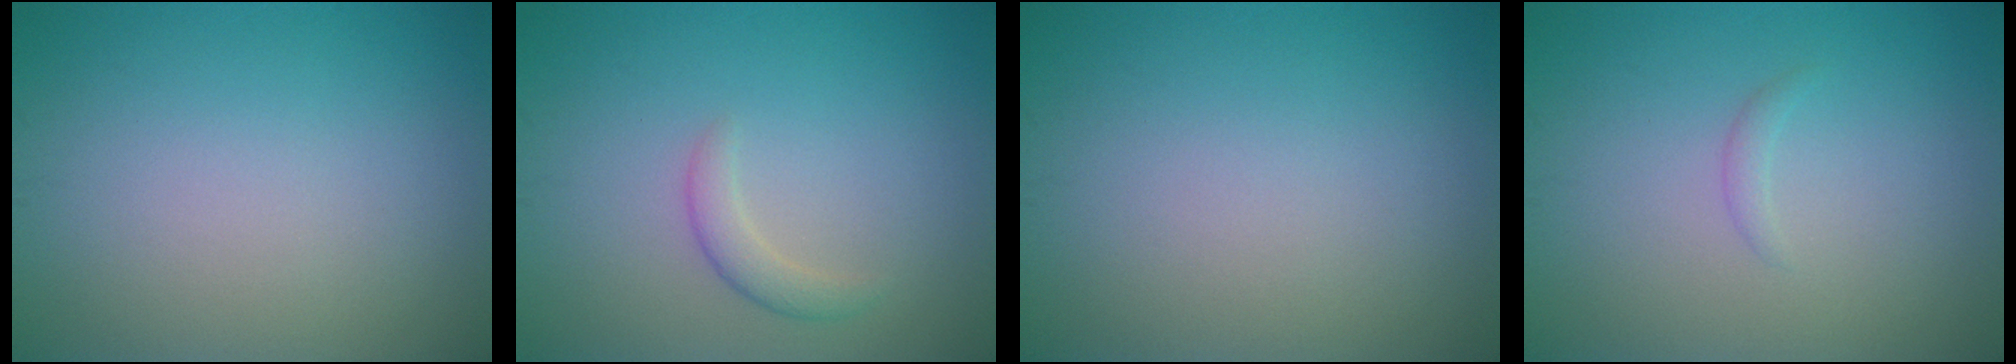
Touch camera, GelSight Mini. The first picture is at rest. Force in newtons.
{"total": 1.7, "press": 1.7, "slide": 0.1}
{"total": 0.0}
{"total": 0.7, "press": 0.7, "slide": 0.1}